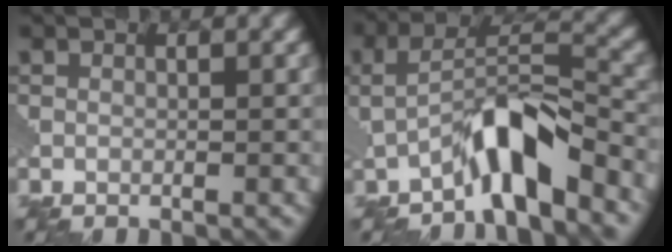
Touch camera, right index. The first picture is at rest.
{"total": 5.7, "force": [-3.2, 1.6, 4.4], "torque": [-0.079, 0.016, -0.057]}